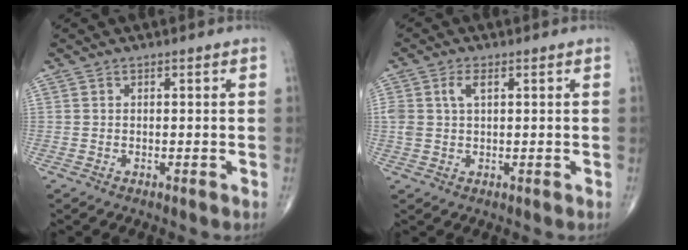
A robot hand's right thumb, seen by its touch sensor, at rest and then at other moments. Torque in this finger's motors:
{"motor_torque": [0.20, -0.09, 0.52, 0.18, 0.01]}